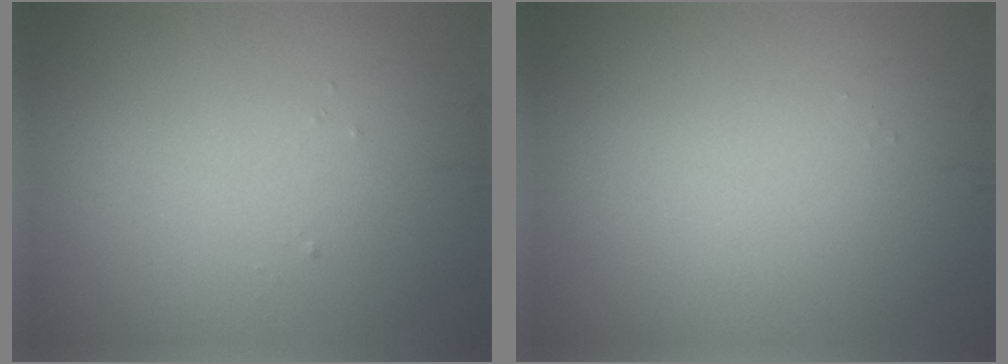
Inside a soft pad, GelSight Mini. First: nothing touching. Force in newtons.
{"total": 0.0}